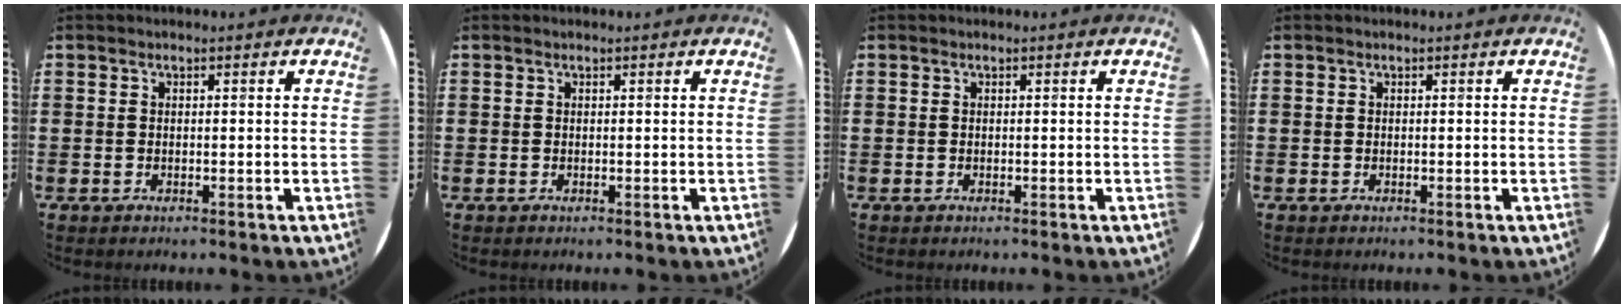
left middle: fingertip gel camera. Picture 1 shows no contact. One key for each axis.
{"total": 0.0}
{"total": 0.0}
{"total": 0.0}